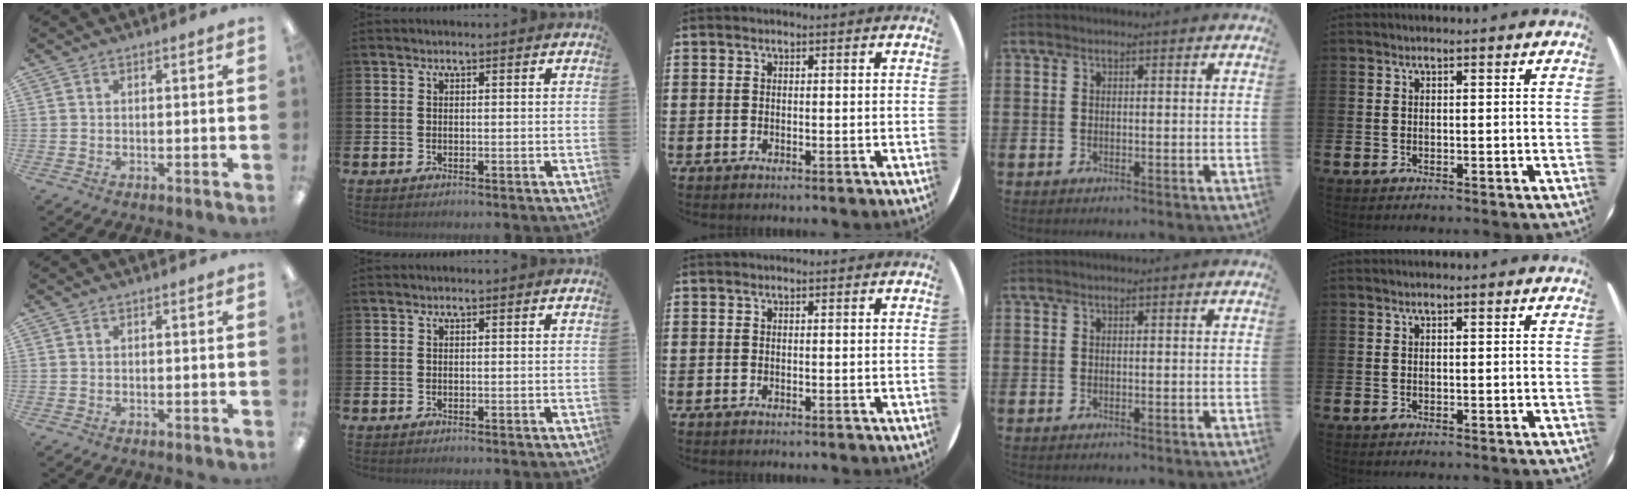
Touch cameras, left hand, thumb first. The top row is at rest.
{}